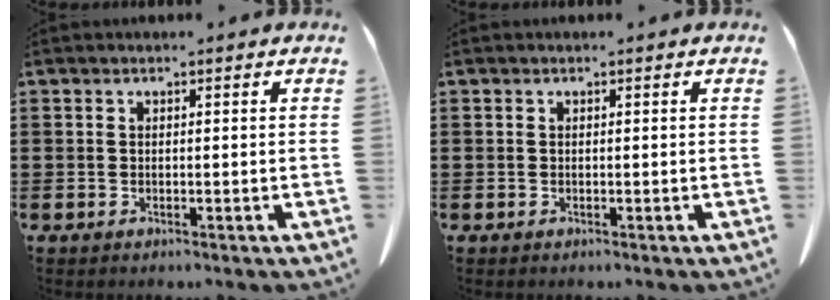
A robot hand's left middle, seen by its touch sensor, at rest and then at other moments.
{"total": 0.0}